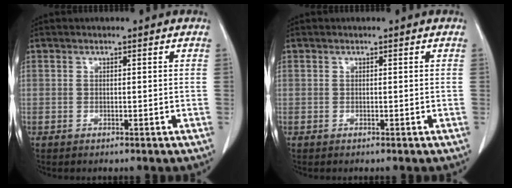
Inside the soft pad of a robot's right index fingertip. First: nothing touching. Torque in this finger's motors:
{"motor_torque": [-0.02, 0.02, 0.00, 0.00]}